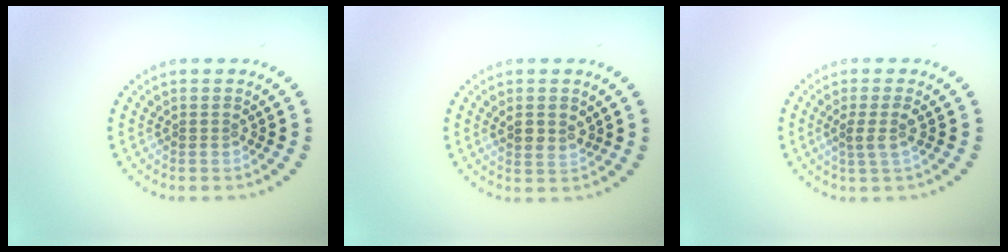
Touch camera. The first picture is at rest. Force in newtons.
{"total": 2.0, "press": 1.9, "slide": 0.8}
{"total": 1.9, "press": 1.5, "slide": 1.1}